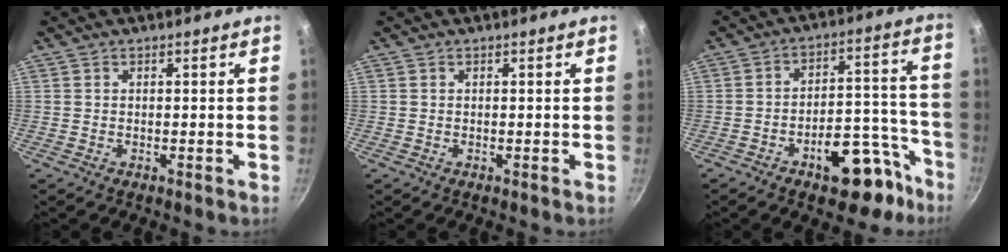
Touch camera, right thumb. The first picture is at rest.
{"total": 0.0}
{"total": 15.7, "force": [-9.1, 7.9, 10.2], "torque": [-0.077, 0.078, -0.122]}